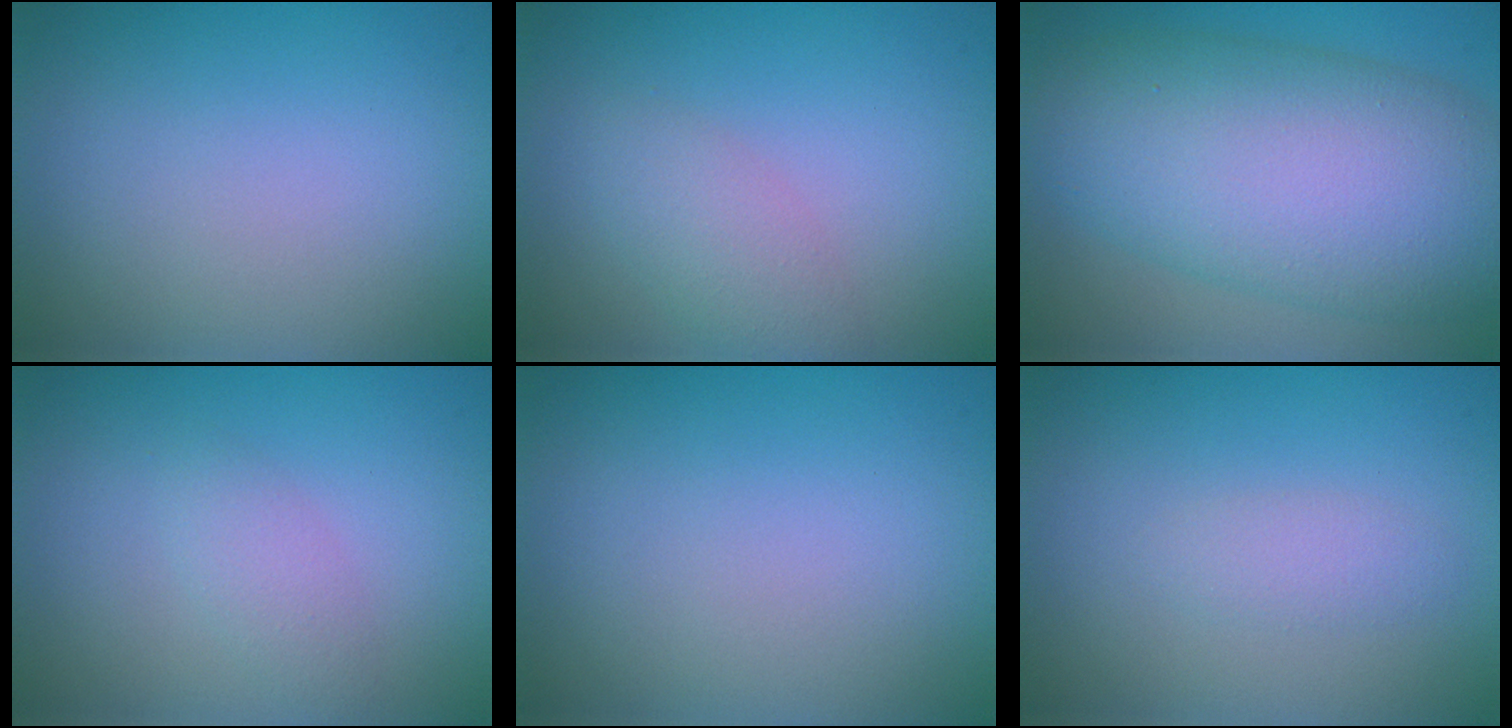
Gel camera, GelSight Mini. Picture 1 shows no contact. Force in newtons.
{"total": 2.4, "press": 2.4, "slide": 0.2}
{"total": 12.2, "press": 12.2, "slide": 0.5}
{"total": 1.5, "press": 1.5, "slide": 0.1}
{"total": 0.0}
{"total": 1.3, "press": 1.3, "slide": 0.0}